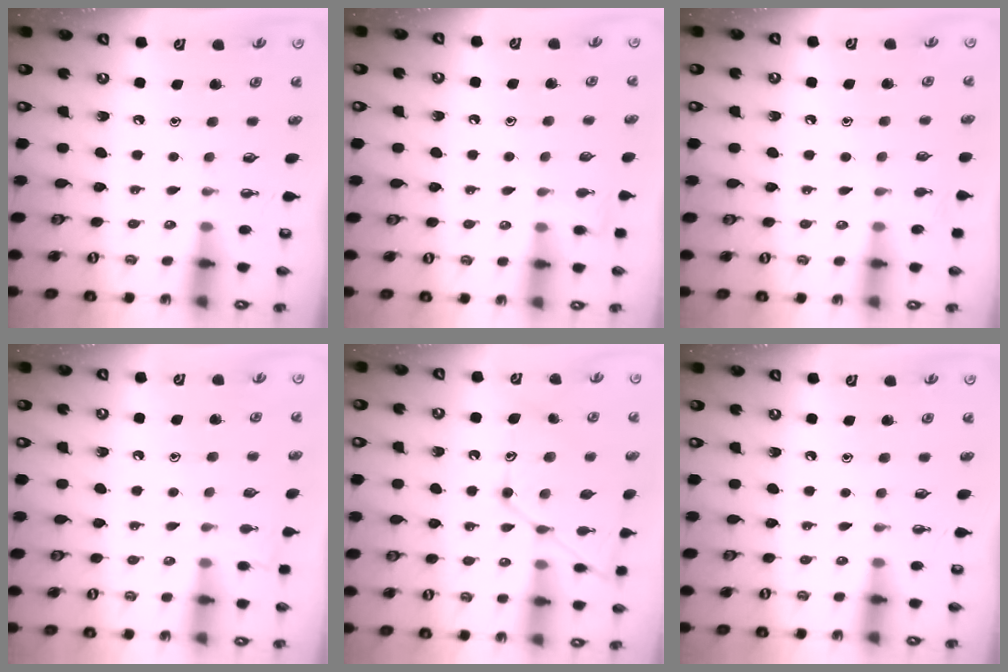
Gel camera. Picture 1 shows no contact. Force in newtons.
{"total": 6.3, "press": 6.2, "slide": 0.8}
{"total": 6.9, "press": 6.8, "slide": 0.7}
{"total": 3.4, "press": 3.4, "slide": 0.4}
{"total": 14.8, "press": 14.7, "slide": 1.3}
{"total": 0.0}